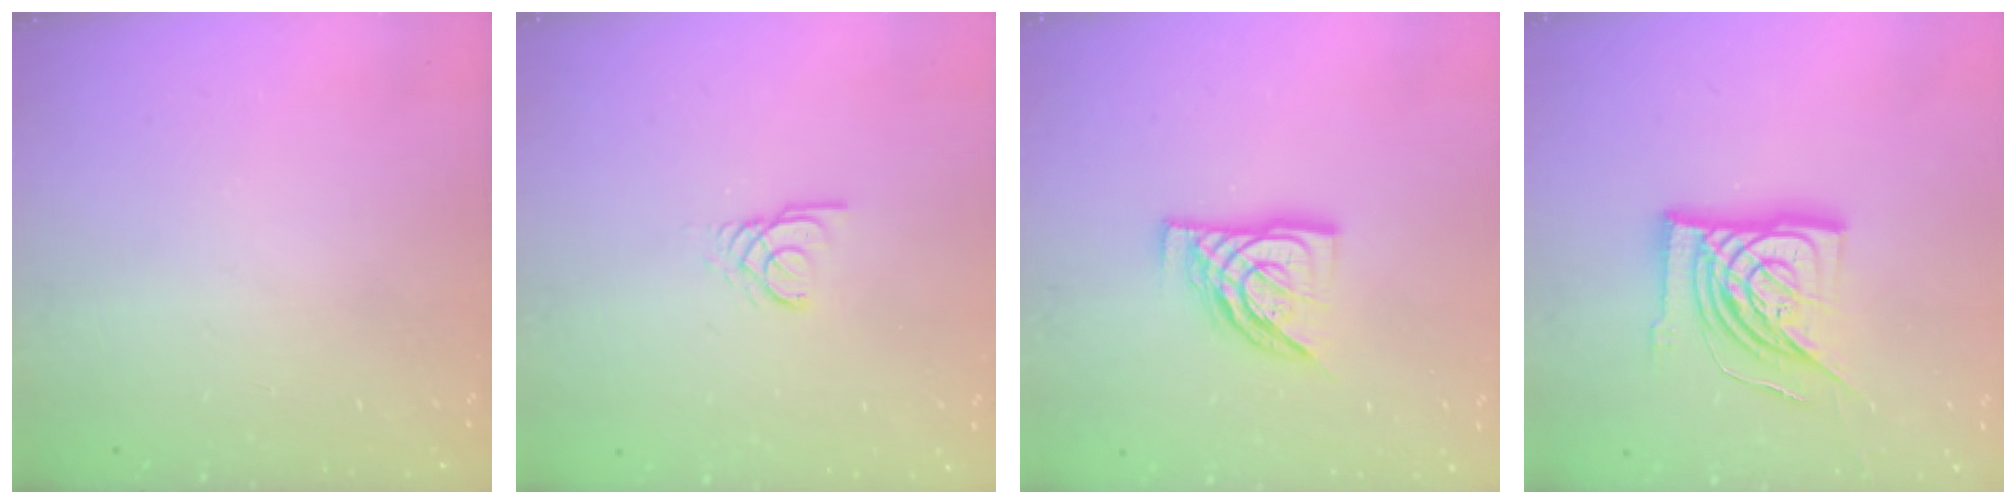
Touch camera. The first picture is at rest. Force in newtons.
{"total": 2.4, "press": 2.4, "slide": 0.4}
{"total": 11.3, "press": 11.2, "slide": 1.4}
{"total": 18.6, "press": 18.5, "slide": 2.2}